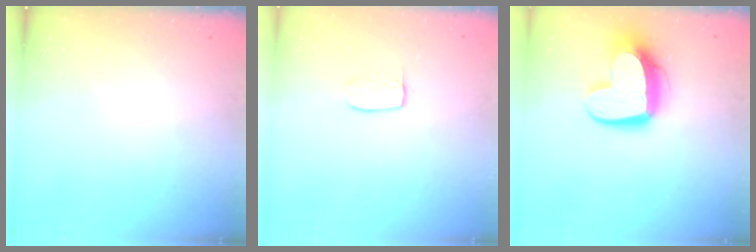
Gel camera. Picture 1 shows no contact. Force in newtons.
{"total": 4.2, "press": 4.2, "slide": 0.3}
{"total": 14.1, "press": 14.0, "slide": 1.2}